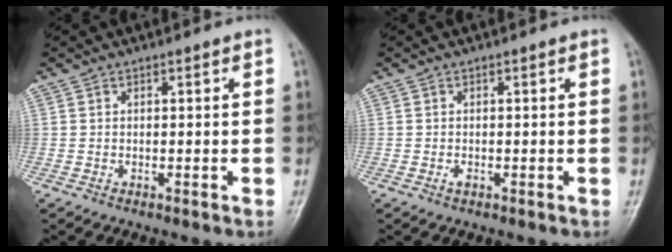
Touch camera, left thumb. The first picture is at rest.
{"total": 0.9, "force": [-0.2, 0.4, 0.8], "torque": [-0.014, 0.006, -0.002]}